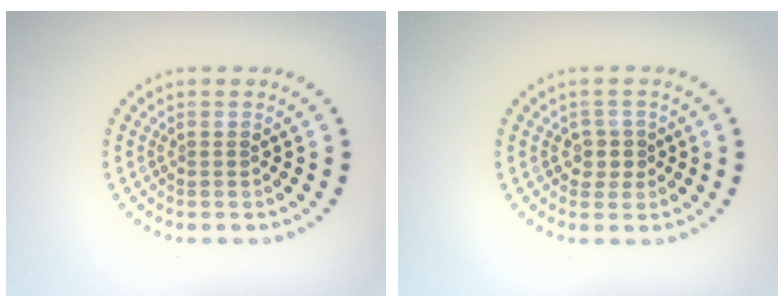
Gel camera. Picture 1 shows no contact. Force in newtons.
{"total": 1.7, "press": 1.5, "slide": 0.9}